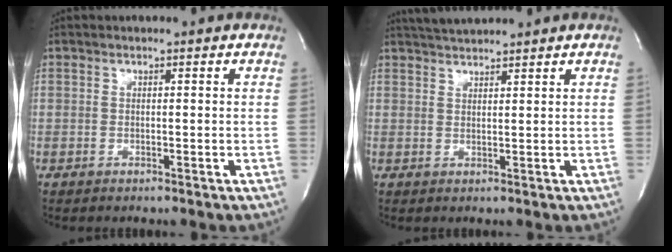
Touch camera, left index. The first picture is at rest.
{"total": 3.8, "force": [3.7, -0.5, 0.9], "torque": [-0.018, 0.017, 0.069]}